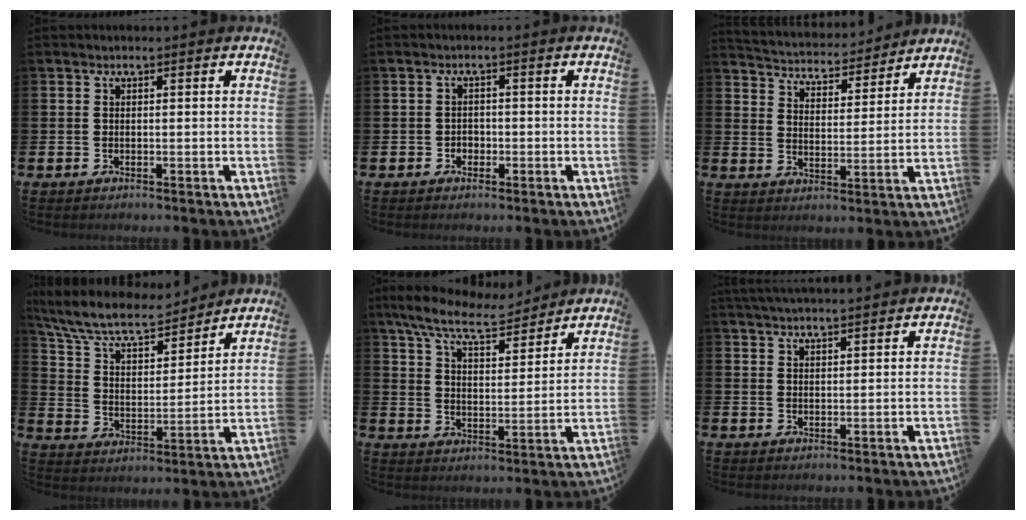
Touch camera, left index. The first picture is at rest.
{"total": 1.4, "force": [-0.6, 1.2, 0.3], "torque": [-0.006, 0.003, -0.016]}
{"total": 4.5, "force": [4.4, 1.1, 0.1], "torque": [-0.029, -0.037, 0.073]}
{"total": 9.1, "force": [8.2, 2.5, 3.2], "torque": [-0.105, -0.048, 0.144]}
{"total": 9.2, "force": [8.4, 1.5, 3.6], "torque": [-0.102, -0.036, 0.152]}
{"total": 3.0, "force": [3.0, -0.1, 0.4], "torque": [-0.012, -0.011, 0.055]}